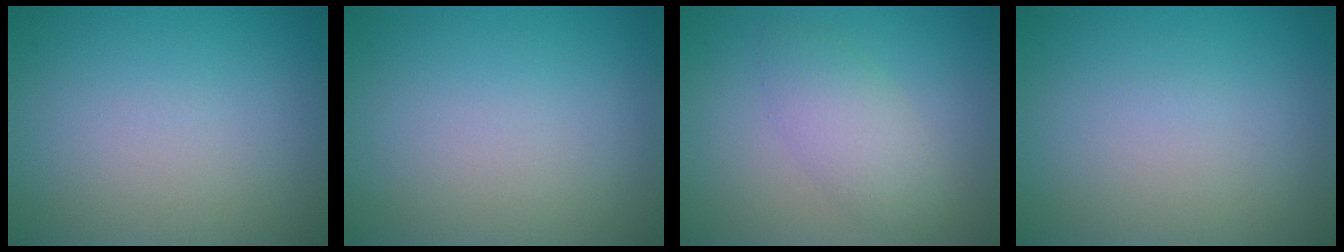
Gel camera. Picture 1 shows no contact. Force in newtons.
{"total": 0.0}
{"total": 3.2, "press": 3.2, "slide": 0.1}
{"total": 0.0}